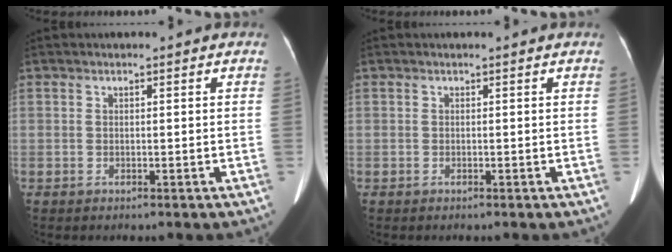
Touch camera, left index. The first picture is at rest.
{"total": 0.0}